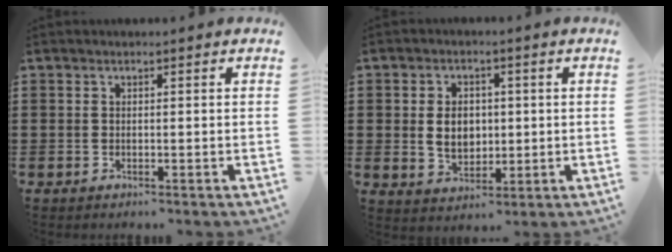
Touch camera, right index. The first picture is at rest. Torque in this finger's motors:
{"motor_torque": [2.14, 0.00, 0.60, 0.16]}